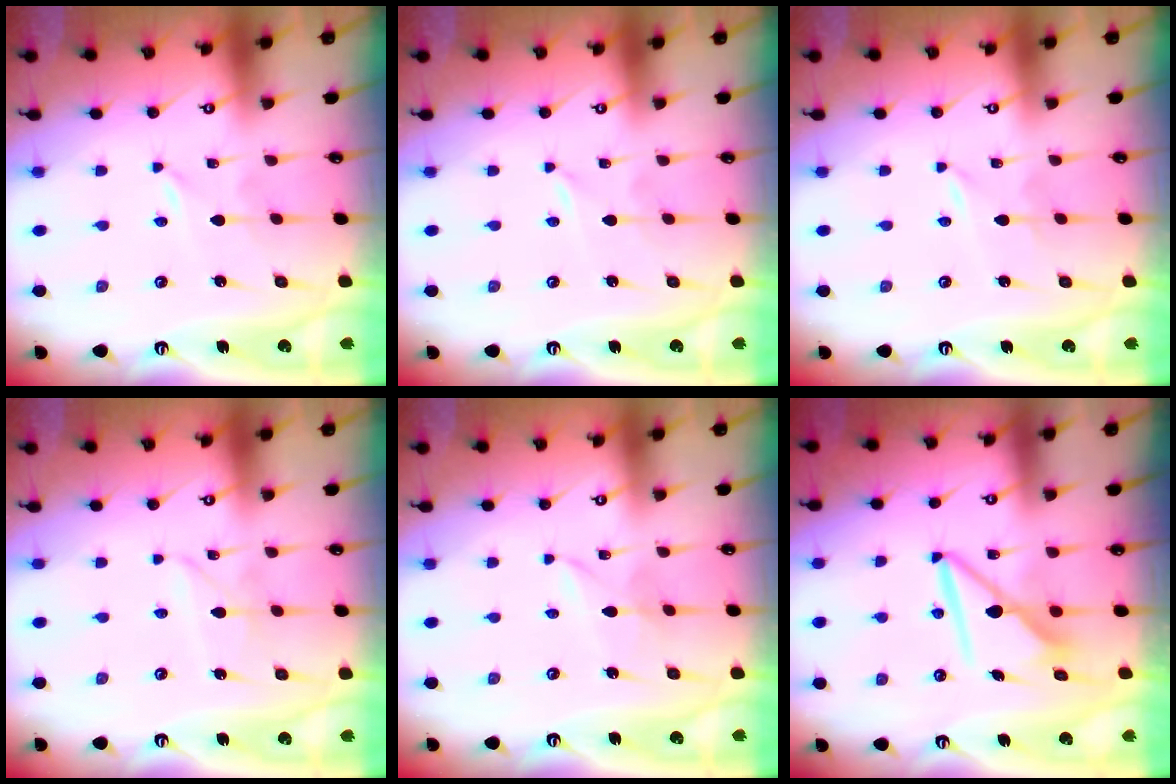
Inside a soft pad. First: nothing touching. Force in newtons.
{"total": 0.0}
{"total": 2.0, "press": 2.0, "slide": 0.3}
{"total": 3.1, "press": 3.1, "slide": 0.4}
{"total": 2.6, "press": 2.6, "slide": 0.3}
{"total": 8.2, "press": 8.2, "slide": 0.7}